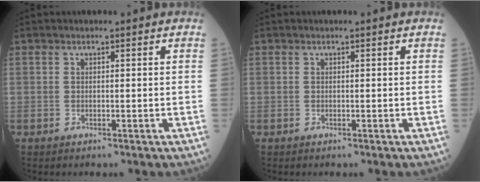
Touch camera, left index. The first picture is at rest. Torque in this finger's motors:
{"motor_torque": [0.00, 0.00, 0.00, 0.00]}